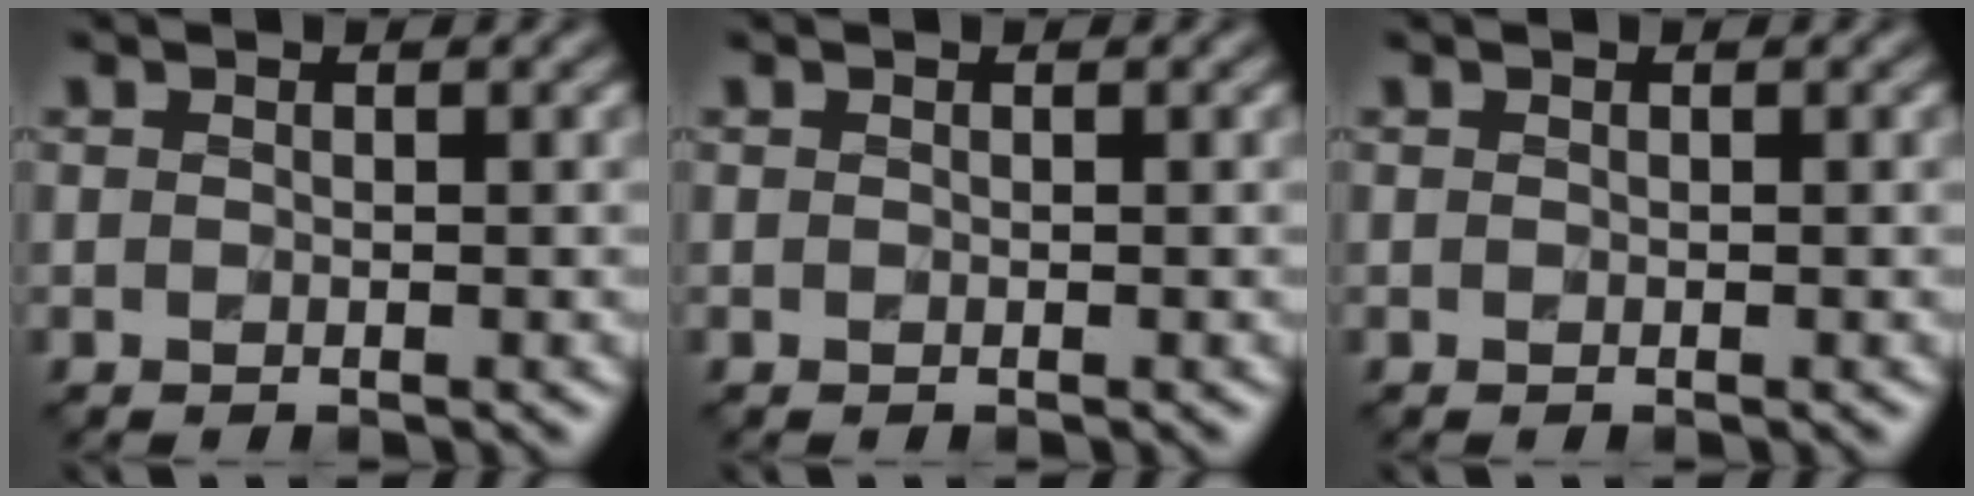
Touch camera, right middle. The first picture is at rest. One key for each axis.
{"total": 0.0}
{"total": 0.0}